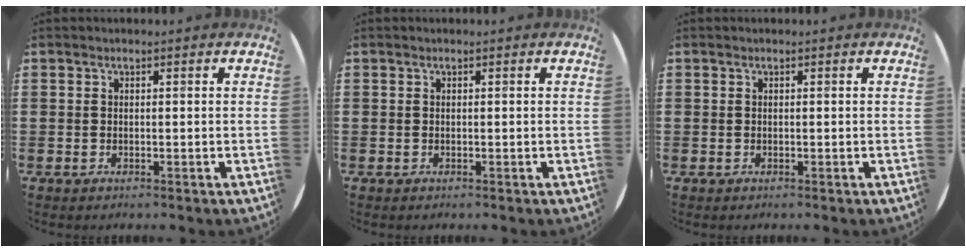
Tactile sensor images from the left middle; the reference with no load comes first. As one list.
[{"total": 0.0}, {"total": 0.0}]